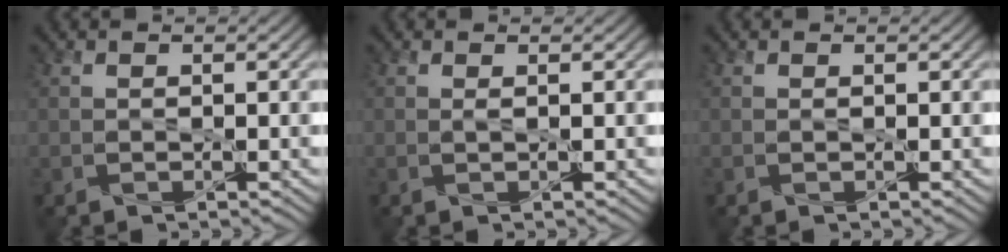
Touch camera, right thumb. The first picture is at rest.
{"total": 0.5, "force": [-0.1, -0.2, 0.4], "torque": [-0.011, 0.002, -0.003]}
{"total": 0.0}